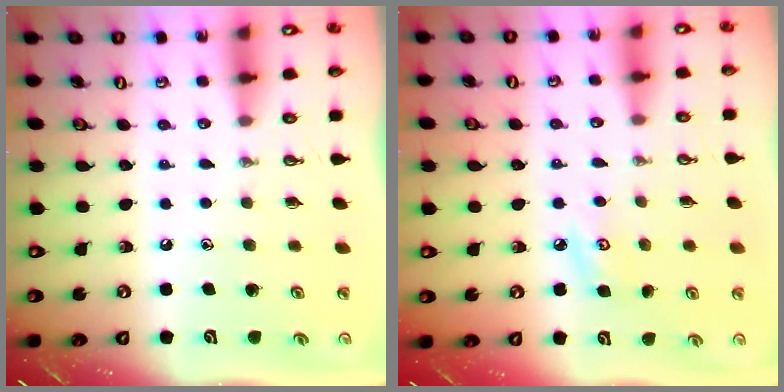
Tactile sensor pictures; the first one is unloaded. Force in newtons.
{"total": 4.8, "press": 4.7, "slide": 0.5}